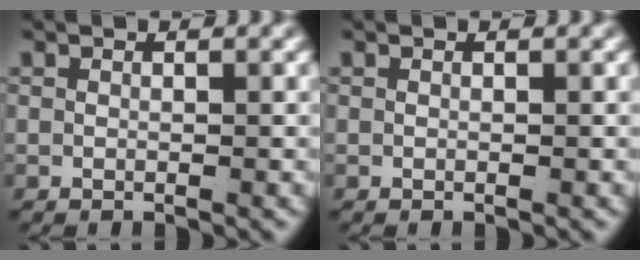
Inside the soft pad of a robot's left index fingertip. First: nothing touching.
{"total": 0.0}